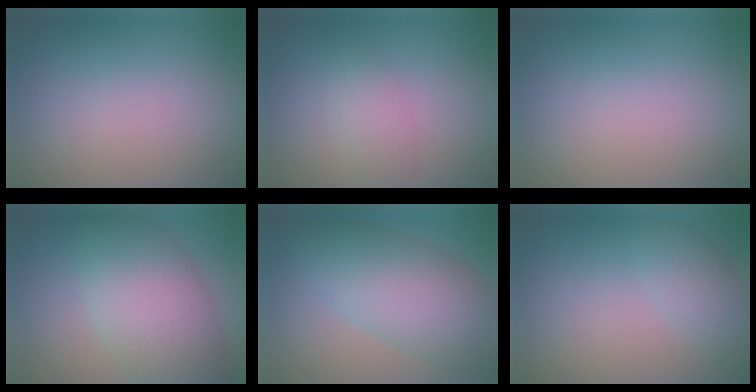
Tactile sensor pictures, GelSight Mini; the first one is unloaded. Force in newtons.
{"total": 2.1, "press": 2.1, "slide": 0.1}
{"total": 0.0}
{"total": 8.3, "press": 8.3, "slide": 0.5}
{"total": 7.3, "press": 7.3, "slide": 0.2}
{"total": 2.3, "press": 2.3, "slide": 0.1}